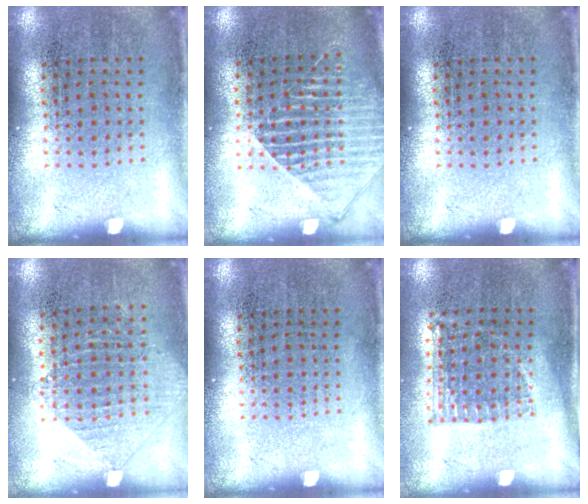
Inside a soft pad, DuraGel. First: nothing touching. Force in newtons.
{"total": 1.5, "press": 1.4, "slide": 0.7}
{"total": 0.0}
{"total": 0.9, "press": 0.9, "slide": 0.3}
{"total": 0.0}
{"total": 1.0, "press": 0.9, "slide": 0.5}